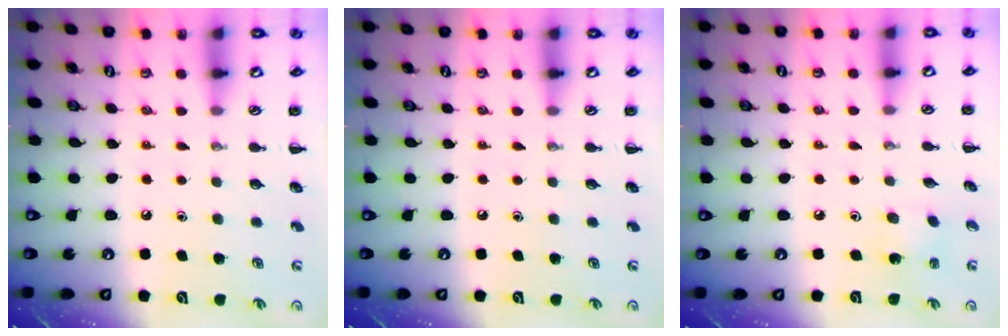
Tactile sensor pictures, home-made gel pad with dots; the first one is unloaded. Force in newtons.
{"total": 0.0}
{"total": 1.8, "press": 1.6, "slide": 0.6}